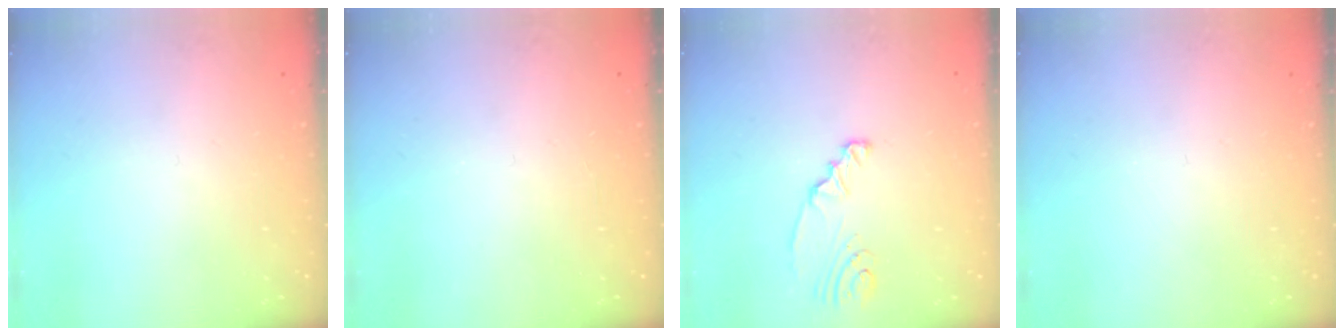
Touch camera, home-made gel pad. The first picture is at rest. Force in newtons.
{"total": 0.0}
{"total": 2.7, "press": 2.7, "slide": 0.3}
{"total": 0.0}